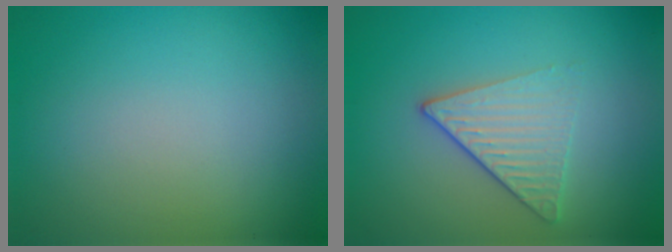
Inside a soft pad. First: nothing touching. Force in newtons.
{"total": 3.3, "press": 2.8, "slide": 1.8}